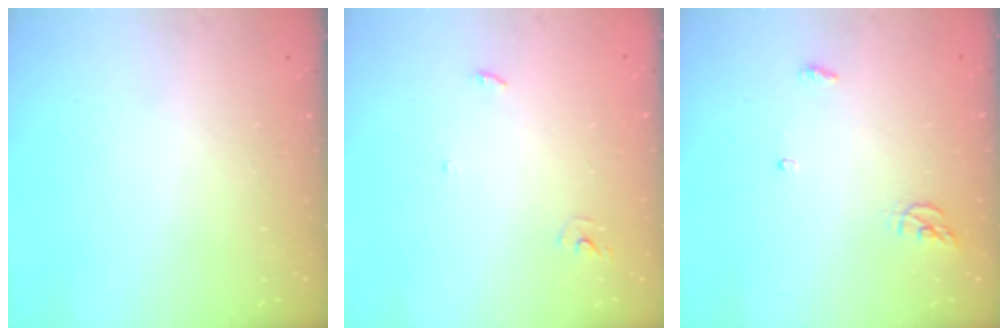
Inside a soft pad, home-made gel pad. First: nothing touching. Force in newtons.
{"total": 2.9, "press": 2.9, "slide": 0.2}
{"total": 4.0, "press": 3.9, "slide": 0.4}